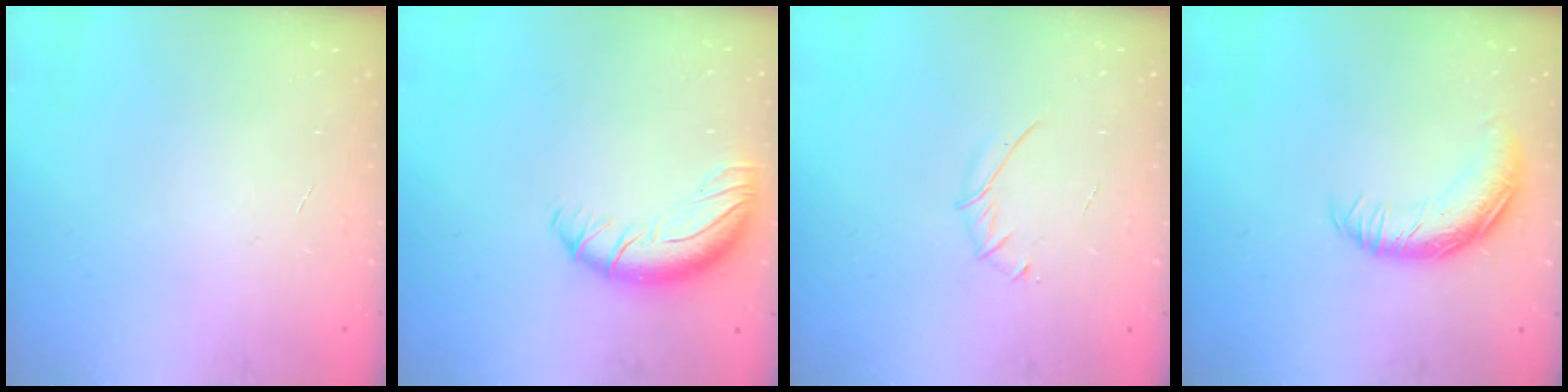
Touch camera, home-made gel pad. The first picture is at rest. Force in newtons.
{"total": 11.5, "press": 11.2, "slide": 2.6}
{"total": 3.6, "press": 3.5, "slide": 1.0}
{"total": 13.9, "press": 13.9, "slide": 0.4}